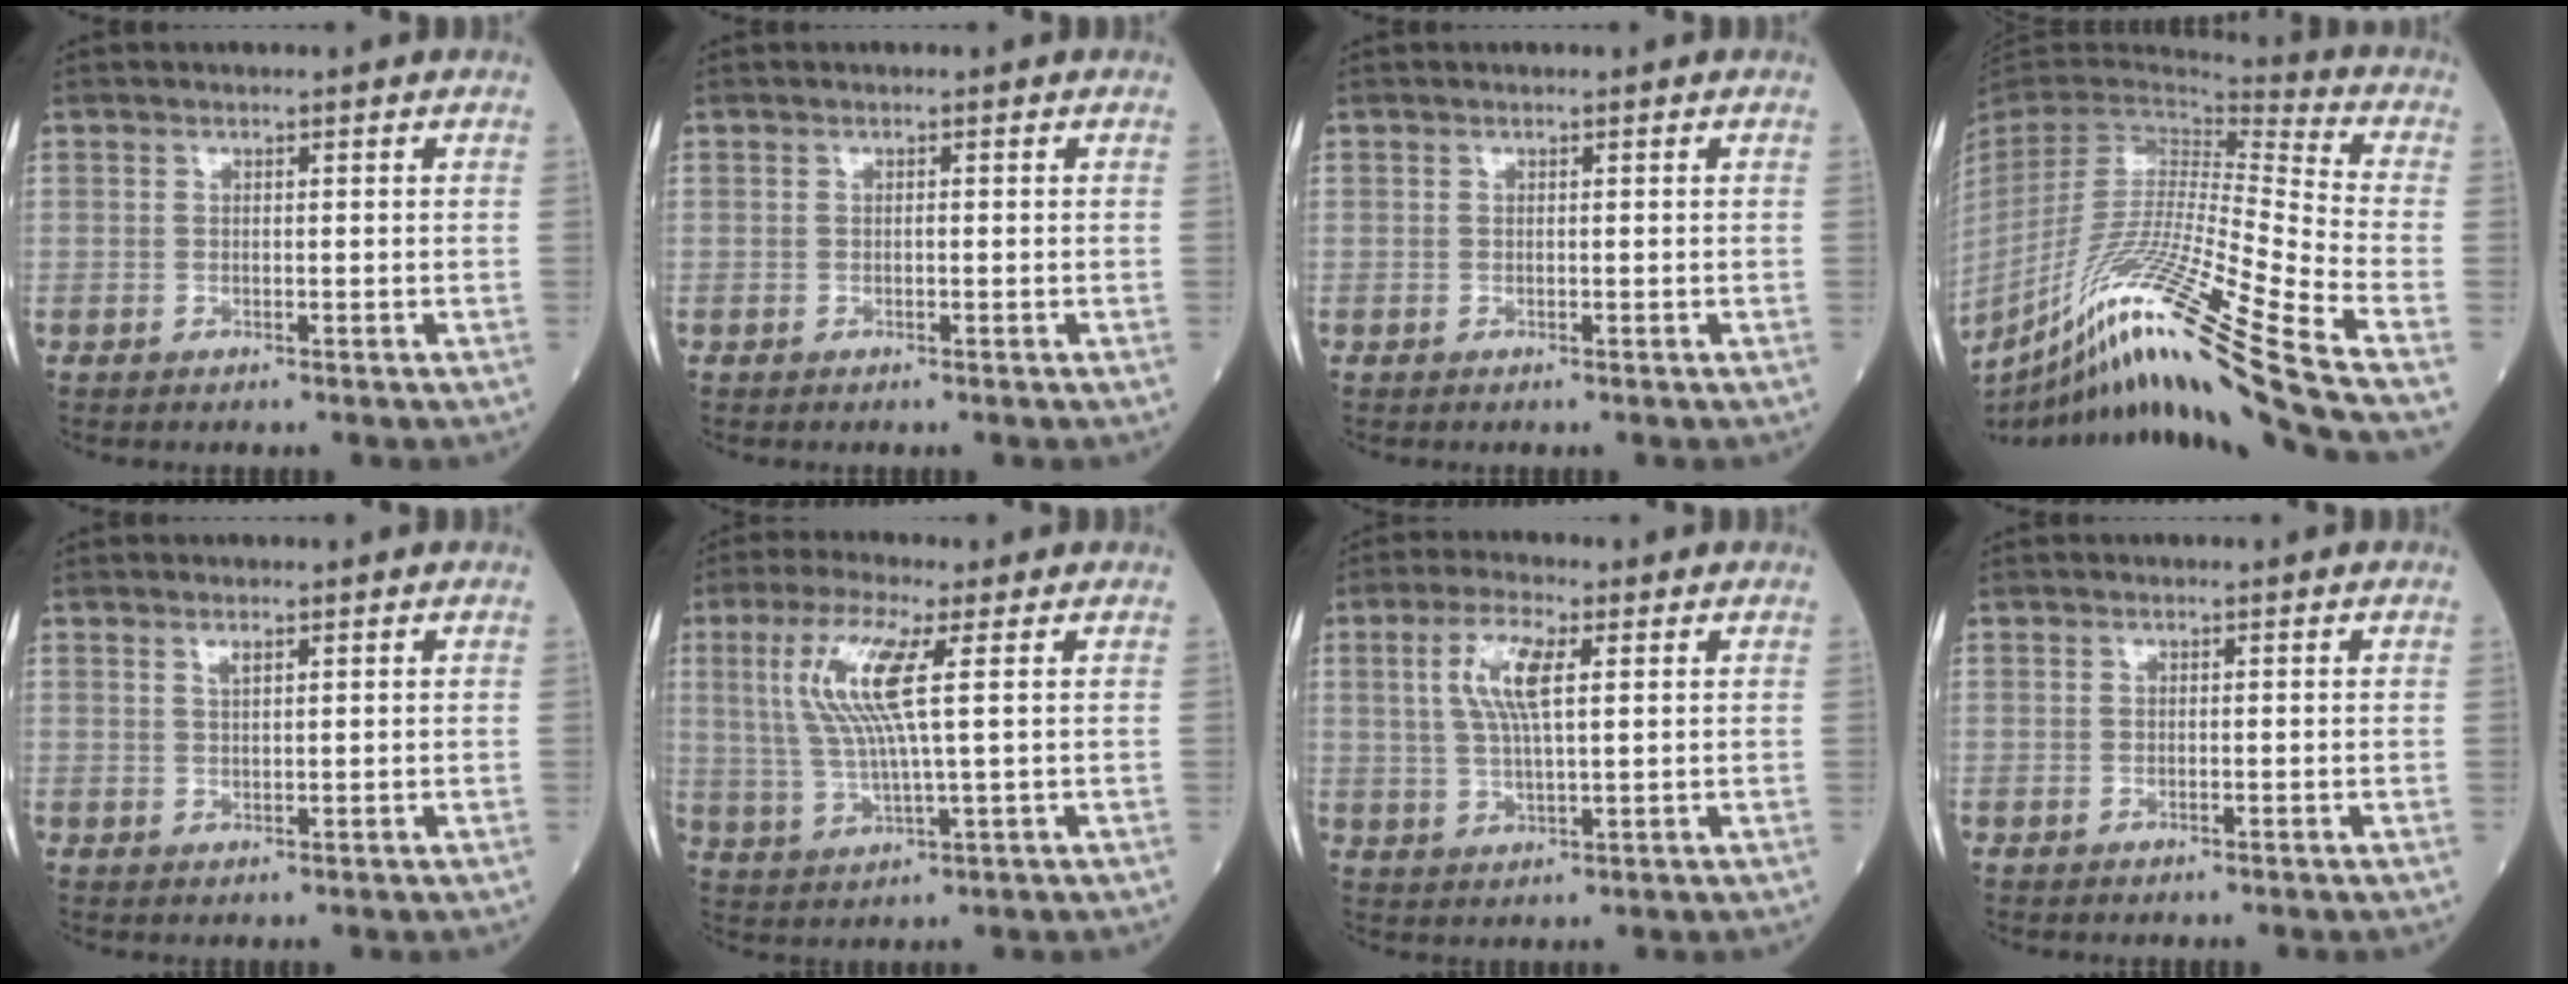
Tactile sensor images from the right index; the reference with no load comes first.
{"total": 0.0}
{"total": 0.0}
{"total": 27.2, "force": [-17.1, -2.2, 20.9], "torque": [-0.359, -0.061, -0.313]}
{"total": 1.2, "force": [0.8, 0.3, 0.9], "torque": [-0.019, -0.001, 0.016]}
{"total": 9.8, "force": [2.7, 0.4, 9.4], "torque": [-0.210, 0.007, 0.051]}
{"total": 7.1, "force": [2.1, 1.5, 6.6], "torque": [-0.139, 0.007, 0.042]}
{"total": 0.0}